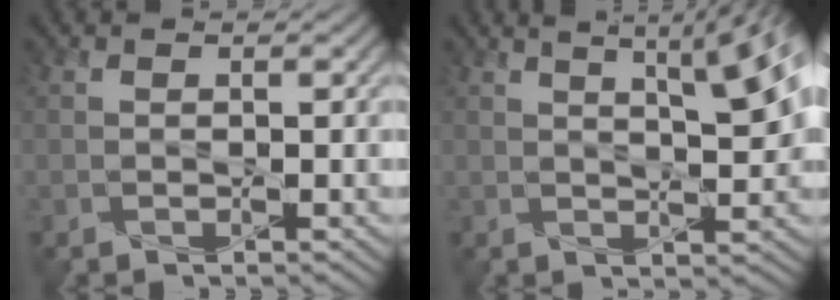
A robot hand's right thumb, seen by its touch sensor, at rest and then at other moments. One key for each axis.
{"total": 9.0, "fx": 3.8, "fy": 2.6, "fz": 7.7, "tx": -0.087, "ty": 0.030, "tz": 0.039}